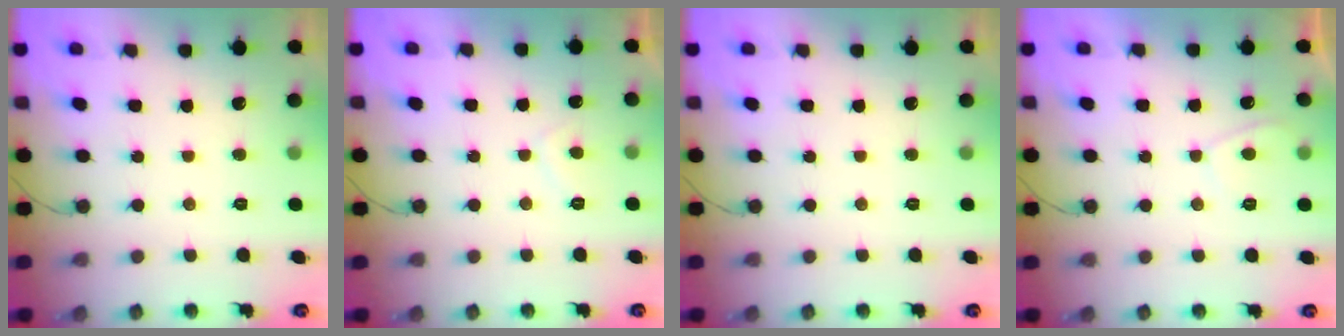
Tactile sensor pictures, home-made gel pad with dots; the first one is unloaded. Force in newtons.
{"total": 2.1, "press": 2.0, "slide": 0.9}
{"total": 0.0}
{"total": 2.3, "press": 2.2, "slide": 0.7}